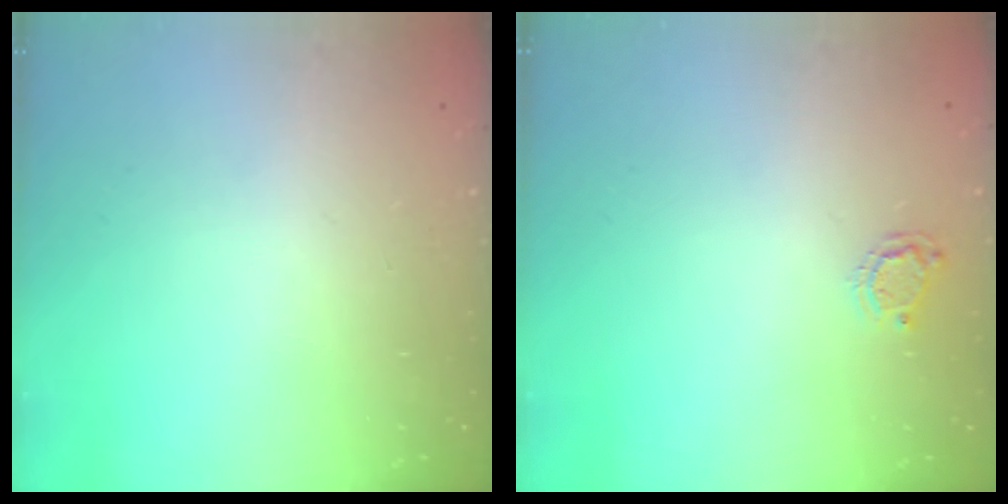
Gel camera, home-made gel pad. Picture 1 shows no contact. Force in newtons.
{"total": 4.5, "press": 4.5, "slide": 0.5}